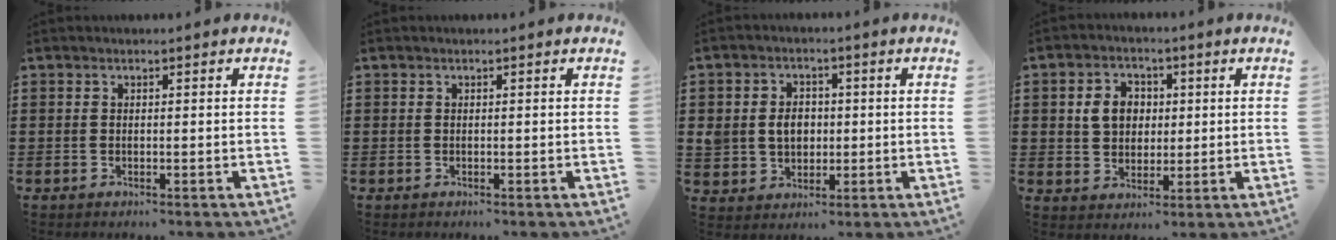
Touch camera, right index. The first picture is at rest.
{"total": 0.0}
{"total": 5.1, "force": [0.2, 4.4, 2.7], "torque": [-0.064, 0.009, -0.003]}
{"total": 5.5, "force": [1.0, 4.8, 2.5], "torque": [-0.060, 0.015, 0.013]}